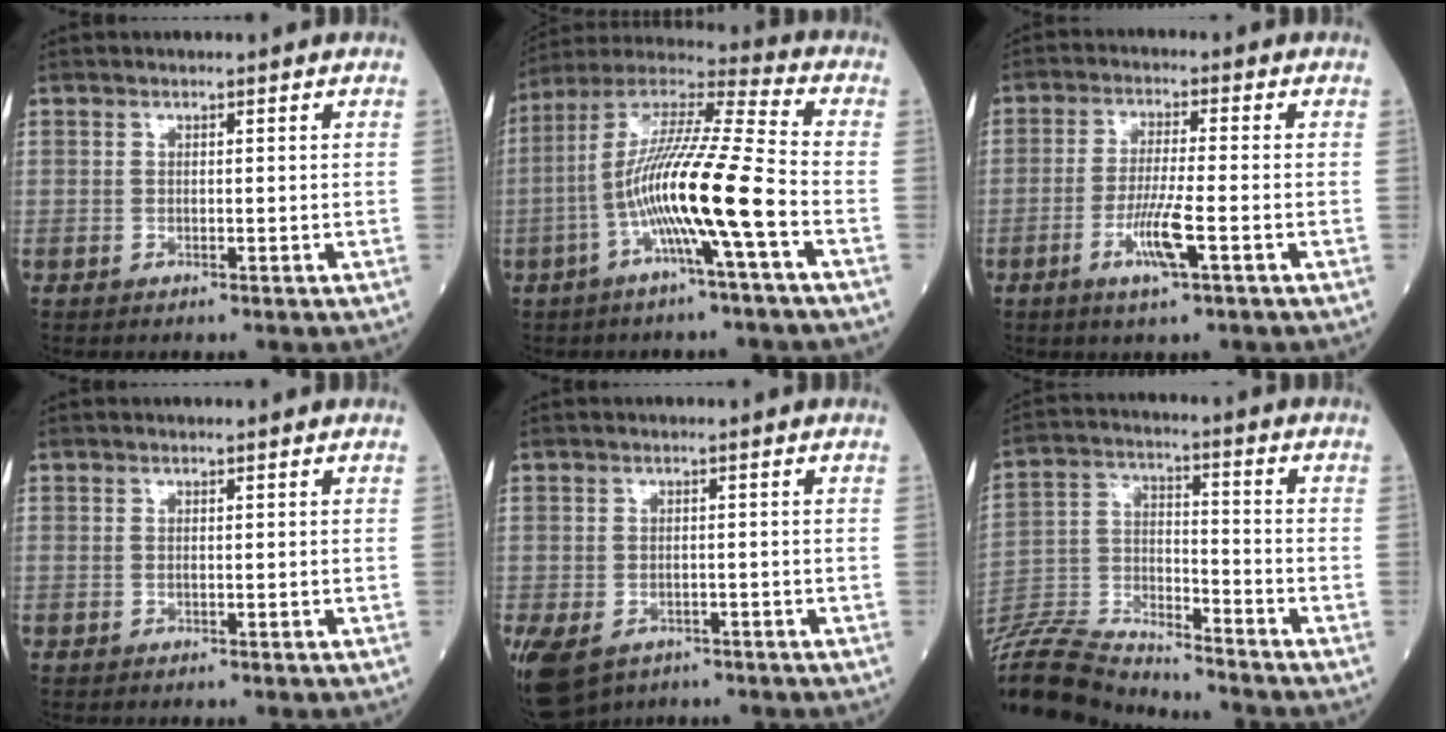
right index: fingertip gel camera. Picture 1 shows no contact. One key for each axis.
{"total": 15.7, "fx": -4.6, "fy": -0.4, "fz": 15.0, "tx": -0.286, "ty": 0.009, "tz": -0.095}
{"total": 6.5, "fx": -2.6, "fy": 0.1, "fz": 6.0, "tx": -0.117, "ty": -0.011, "tz": -0.049}
{"total": 0.0}
{"total": 12.1, "fx": -6.7, "fy": 8.5, "fz": 5.4, "tx": -0.155, "ty": -0.014, "tz": -0.093}
{"total": 17.6, "fx": -16.9, "fy": 1.7, "fz": 4.5, "tx": -0.105, "ty": 0.007, "tz": -0.300}